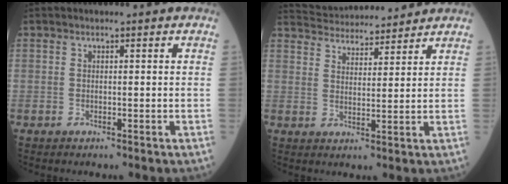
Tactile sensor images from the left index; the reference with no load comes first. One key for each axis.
{"total": 12.3, "fx": 11.9, "fy": 1.9, "fz": 2.7, "tx": -0.050, "ty": 0.027, "tz": 0.181}